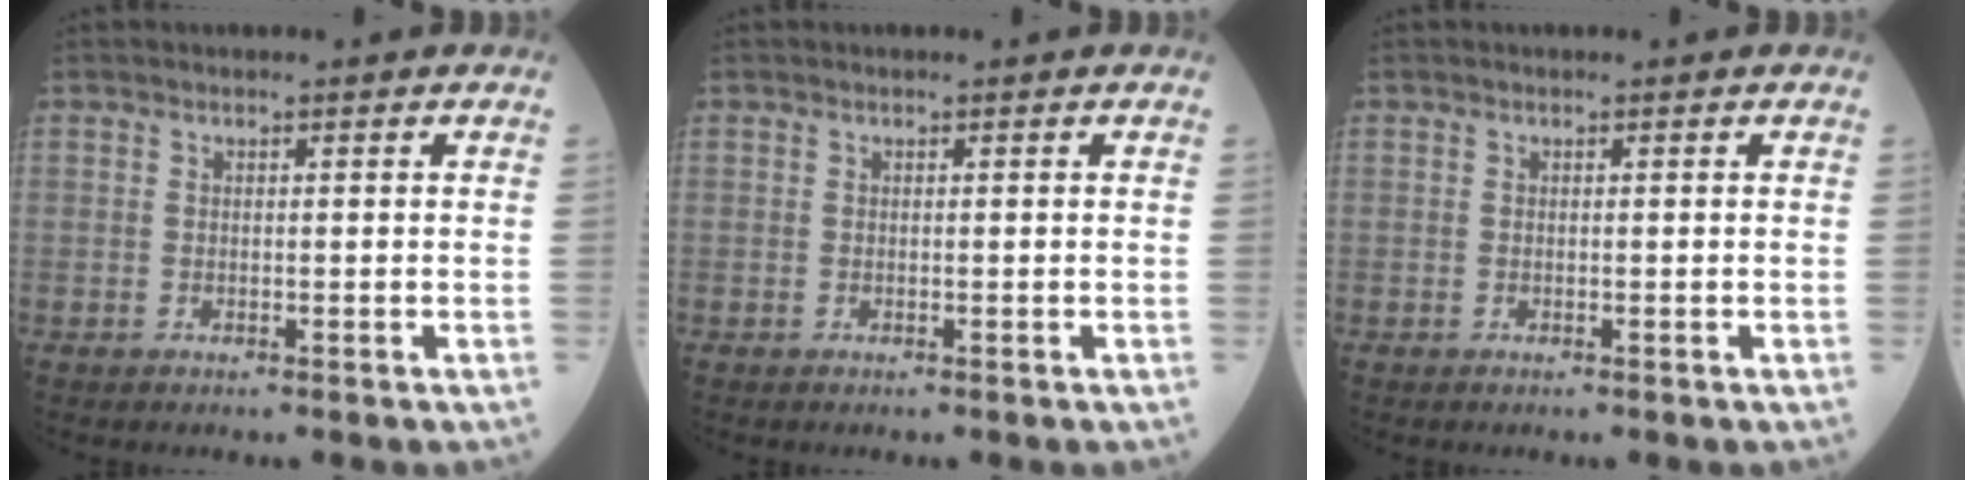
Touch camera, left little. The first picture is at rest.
{"total": 0.0}
{"total": 0.0}